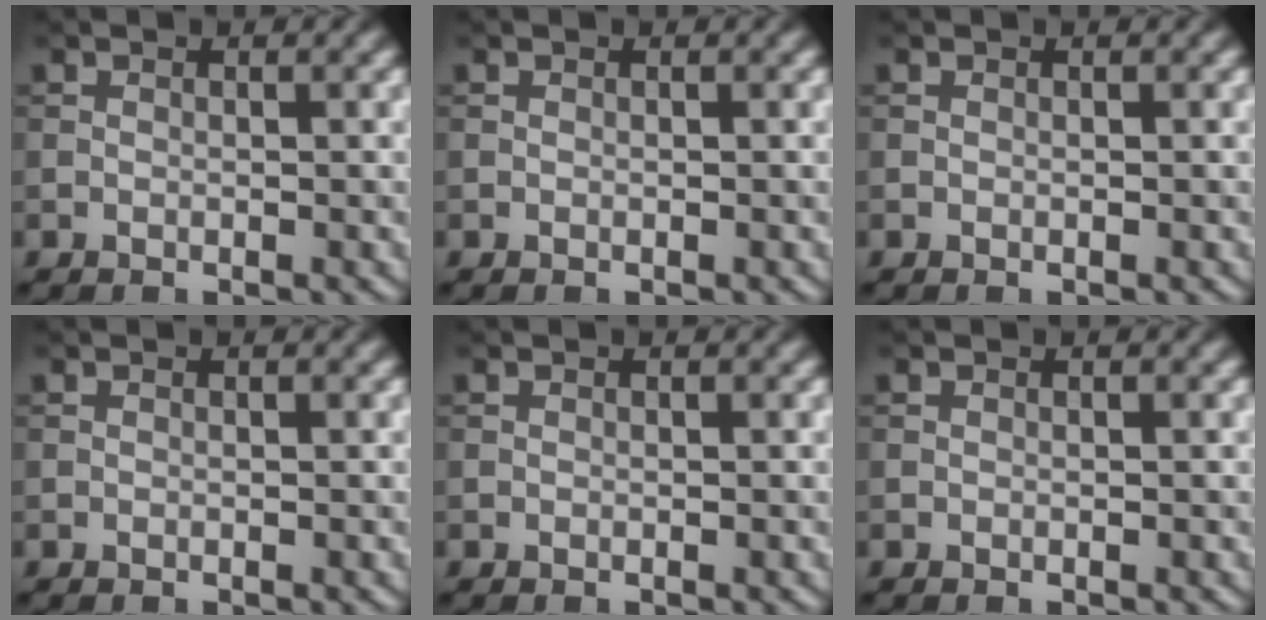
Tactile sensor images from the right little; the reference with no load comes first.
{"total": 0.0}
{"total": 0.0}
{"total": 0.0}
{"total": 0.0}
{"total": 0.0}